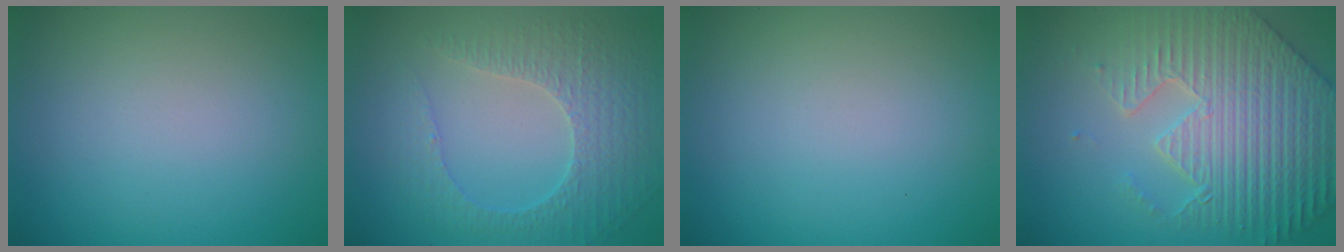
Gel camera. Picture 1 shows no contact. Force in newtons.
{"total": 4.5, "press": 3.3, "slide": 3.1}
{"total": 0.0}
{"total": 8.1, "press": 6.4, "slide": 5.0}